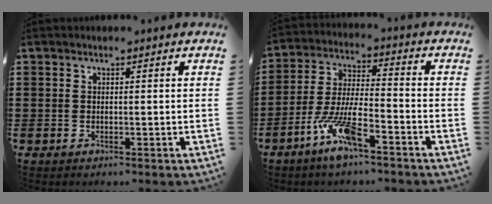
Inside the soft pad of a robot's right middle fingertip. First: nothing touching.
{"total": 9.3, "force": [-5.8, 2.1, 6.9], "torque": [-0.154, -0.005, -0.110]}